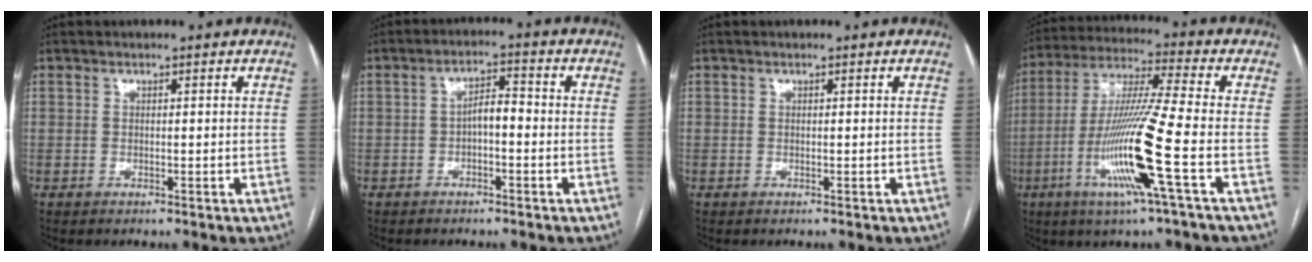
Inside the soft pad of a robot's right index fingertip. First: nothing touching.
{"total": 3.6, "force": [-0.9, 1.3, 3.2], "torque": [-0.054, 0.016, -0.014]}
{"total": 0.0}
{"total": 15.4, "force": [-5.0, -1.3, 14.5], "torque": [-0.294, -0.017, -0.101]}